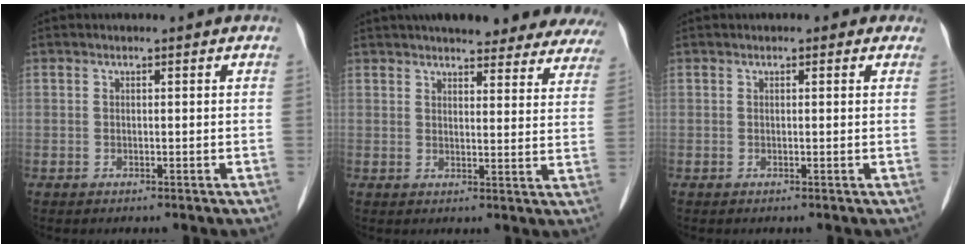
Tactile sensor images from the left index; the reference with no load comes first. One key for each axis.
{"total": 23.0, "fx": 20.3, "fy": 5.6, "fz": 9.3, "tx": -0.115, "ty": -0.009, "tz": 0.231}
{"total": 1.1, "fx": 0.7, "fy": 0.7, "fz": 0.4, "tx": -0.002, "ty": 0.004, "tz": 0.000}